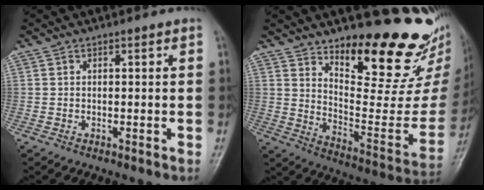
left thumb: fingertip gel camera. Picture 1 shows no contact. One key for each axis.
{"total": 23.0, "fx": 17.7, "fy": 7.8, "fz": 12.5, "tx": -0.129, "ty": -0.132, "tz": 0.257}